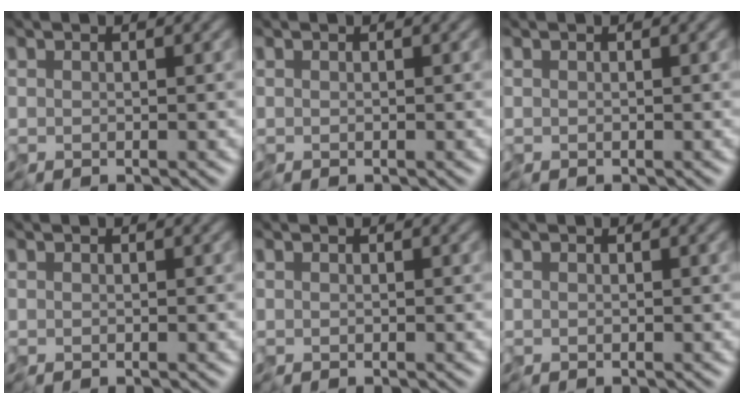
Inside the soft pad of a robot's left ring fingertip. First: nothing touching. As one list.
[{"total": 0.0}, {"total": 0.0}, {"total": 0.0}, {"total": 0.0}, {"total": 0.0}]